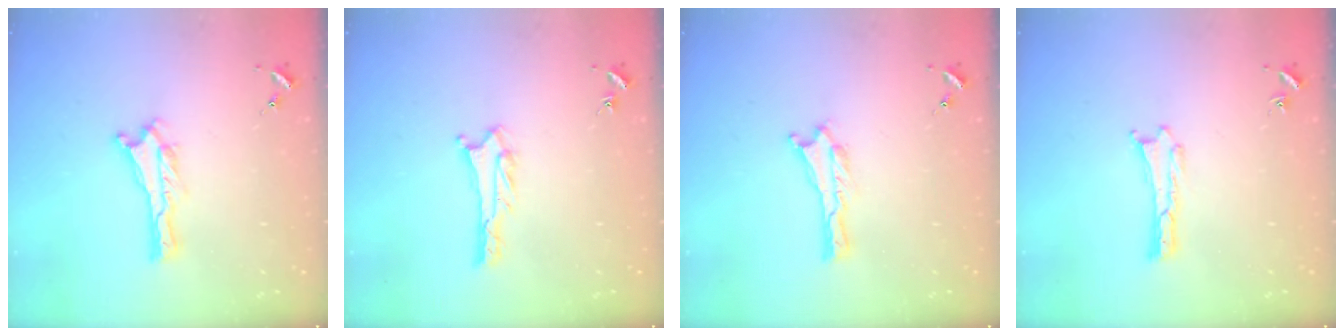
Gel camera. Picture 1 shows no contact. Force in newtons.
{"total": 2.7, "press": 2.7, "slide": 0.2}
{"total": 0.0}
{"total": 0.0}